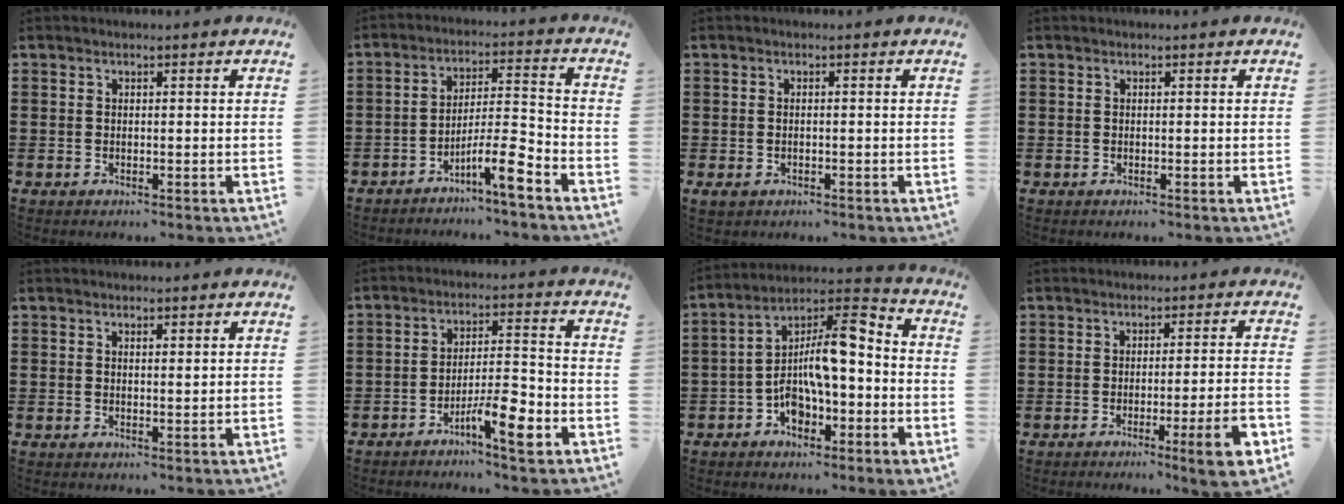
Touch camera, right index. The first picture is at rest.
{"total": 7.9, "force": [-5.3, 0.8, 5.7], "torque": [-0.090, 0.006, -0.096]}
{"total": 0.9, "force": [-0.4, 0.4, 0.7], "torque": [-0.016, 0.000, -0.008]}
{"total": 0.0}
{"total": 0.8, "force": [0.6, 0.1, 0.5], "torque": [-0.011, 0.000, 0.012]}
{"total": 7.5, "force": [-4.3, 1.5, 5.9], "torque": [-0.104, 0.004, -0.076]}
{"total": 10.7, "force": [-2.1, 4.6, 9.5], "torque": [-0.161, -0.006, -0.047]}
{"total": 6.7, "force": [-2.9, 0.0, 6.1], "torque": [-0.096, -0.009, -0.047]}